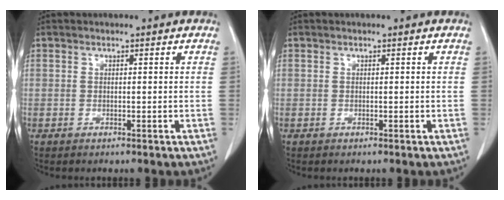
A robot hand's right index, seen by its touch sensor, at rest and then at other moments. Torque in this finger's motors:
{"motor_torque": [-0.01, 0.00, 0.01, 0.00]}